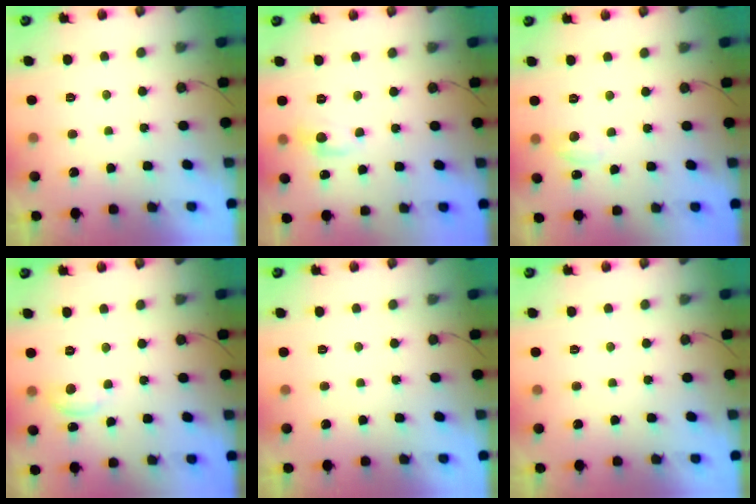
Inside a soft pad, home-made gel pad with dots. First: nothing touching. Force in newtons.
{"total": 6.2, "press": 6.2, "slide": 0.6}
{"total": 5.5, "press": 5.4, "slide": 0.8}
{"total": 4.5, "press": 4.5, "slide": 0.5}
{"total": 0.0}
{"total": 0.0}